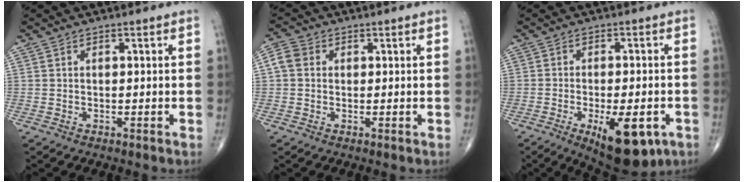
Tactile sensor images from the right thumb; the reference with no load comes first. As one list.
[{"total": 3.6, "force": [0.5, 3.1, 1.8], "torque": [-0.035, 0.011, 0.003]}, {"total": 12.6, "force": [-5.1, 5.0, 10.3], "torque": [-0.134, 0.001, -0.064]}]